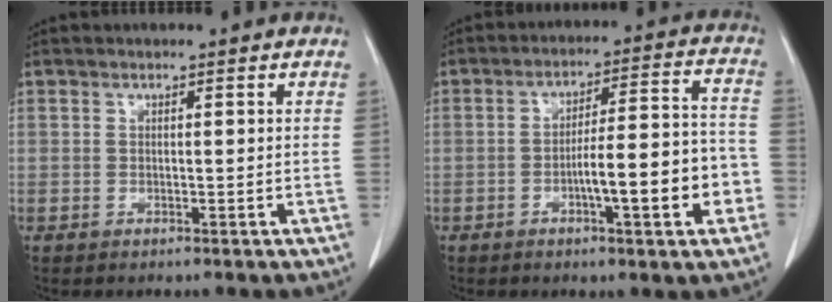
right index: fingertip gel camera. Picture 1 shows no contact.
{"total": 11.7, "force": [-3.6, 1.6, 11.0], "torque": [-0.166, 0.020, -0.051]}